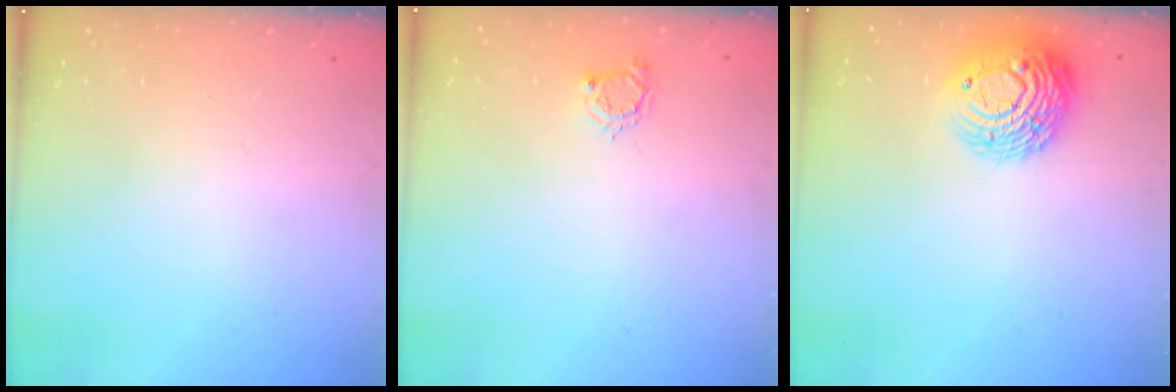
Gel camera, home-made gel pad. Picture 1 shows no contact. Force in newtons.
{"total": 4.5, "press": 4.4, "slide": 0.4}
{"total": 12.1, "press": 12.1, "slide": 0.9}